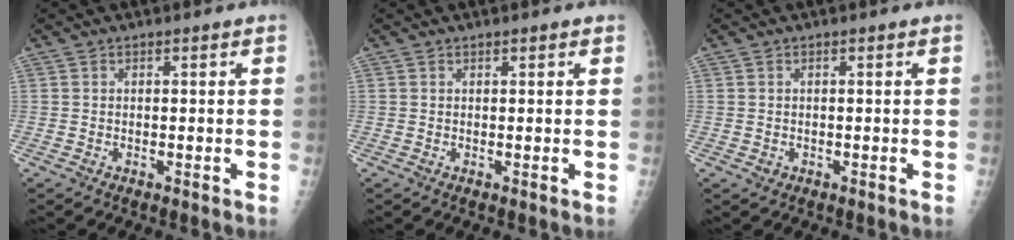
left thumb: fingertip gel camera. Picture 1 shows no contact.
{"total": 1.0, "force": [0.6, 0.3, 0.7], "torque": [-0.010, 0.000, 0.006]}
{"total": 0.9, "force": [-0.1, 0.8, 0.4], "torque": [-0.002, 0.001, 0.000]}